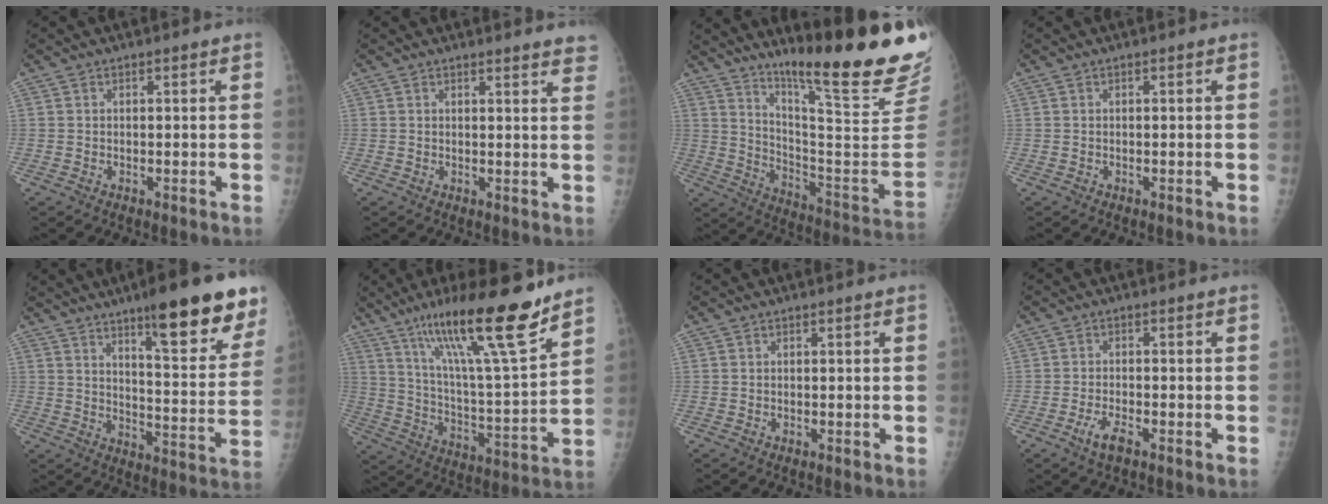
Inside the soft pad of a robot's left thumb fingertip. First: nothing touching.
{"total": 5.9, "force": [5.6, 0.9, 1.8], "torque": [-0.001, -0.026, 0.042]}
{"total": 26.0, "force": [18.7, 2.0, 18.0], "torque": [-0.247, -0.136, 0.278]}
{"total": 0.0}
{"total": 20.2, "force": [12.8, 4.4, 15.1], "torque": [-0.170, -0.062, 0.184]}
{"total": 21.9, "force": [15.1, 2.3, 15.6], "torque": [-0.238, -0.072, 0.257]}
{"total": 0.0}
{"total": 3.3, "force": [-1.9, 1.1, 2.5], "torque": [-0.057, 0.007, -0.036]}